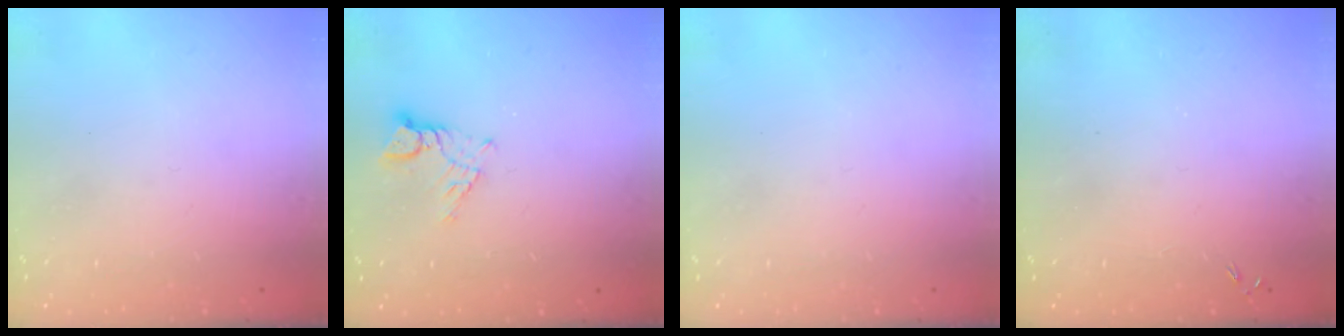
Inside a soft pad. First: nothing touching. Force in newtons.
{"total": 4.1, "press": 4.0, "slide": 0.5}
{"total": 0.0}
{"total": 0.0}